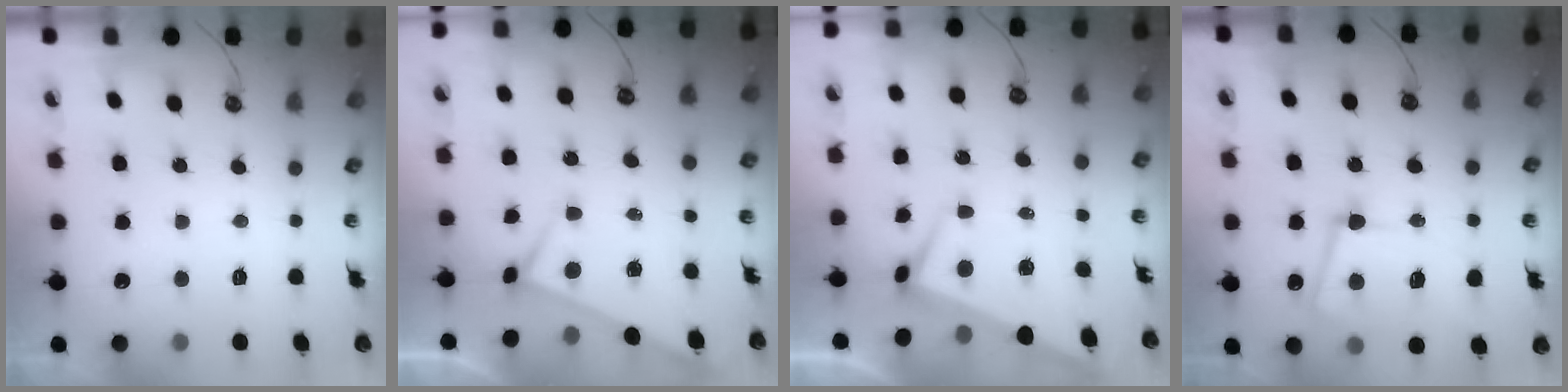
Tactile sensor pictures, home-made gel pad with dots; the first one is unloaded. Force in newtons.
{"total": 3.9, "press": 3.9, "slide": 0.4}
{"total": 1.8, "press": 1.5, "slide": 0.9}
{"total": 12.7, "press": 12.6, "slide": 2.1}